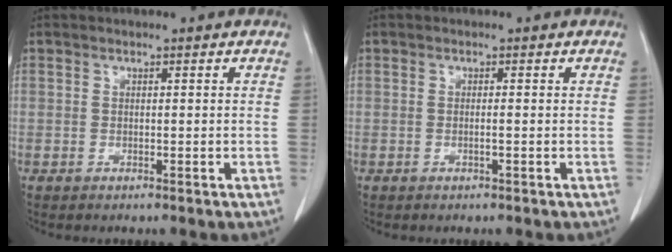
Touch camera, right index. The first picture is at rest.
{"total": 0.7, "force": [-0.2, -0.2, 0.7], "torque": [-0.011, 0.000, -0.004]}